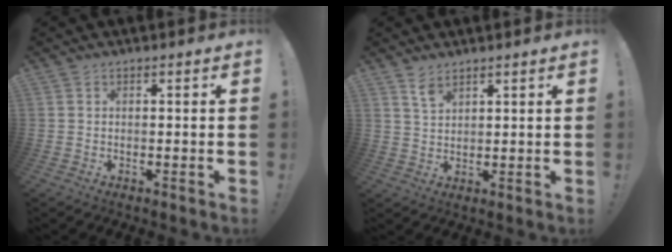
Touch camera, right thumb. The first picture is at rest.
{"total": 4.4, "force": [3.3, 2.1, 2.0], "torque": [-0.025, -0.027, 0.060]}